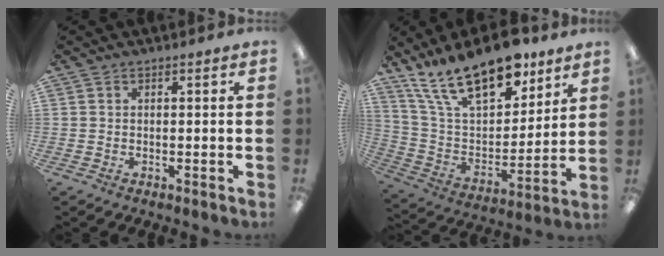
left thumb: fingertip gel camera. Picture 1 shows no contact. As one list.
[{"total": 21.8, "force": [15.7, 9.0, 12.1], "torque": [-0.230, -0.092, 0.279]}]